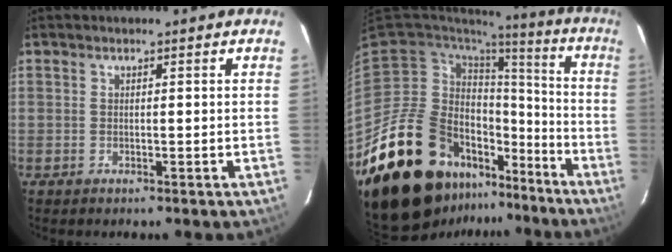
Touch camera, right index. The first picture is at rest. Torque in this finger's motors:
{"motor_torque": [0.98, -1.16, 0.19, -0.21]}